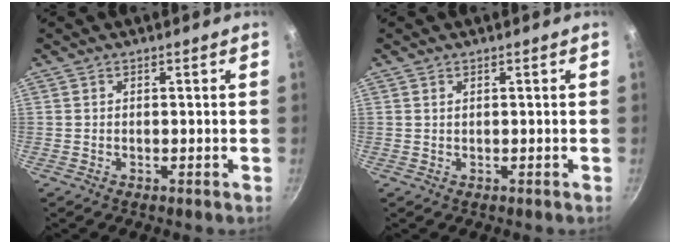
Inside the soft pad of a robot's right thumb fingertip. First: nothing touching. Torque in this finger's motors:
{"motor_torque": [-0.21, 0.34, -0.35, 0.22, -0.03]}